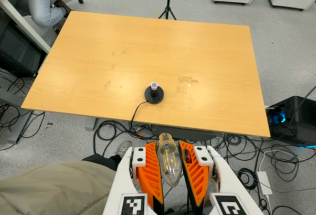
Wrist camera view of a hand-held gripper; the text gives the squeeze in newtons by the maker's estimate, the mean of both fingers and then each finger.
{"total": 19.6, "left": 21.3, "right": 17.9}